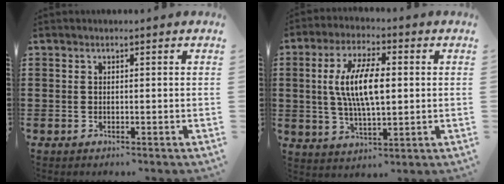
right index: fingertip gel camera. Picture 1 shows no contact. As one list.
[{"total": 9.6, "force": [0.8, 3.6, 8.9], "torque": [-0.188, 0.006, 0.008]}]